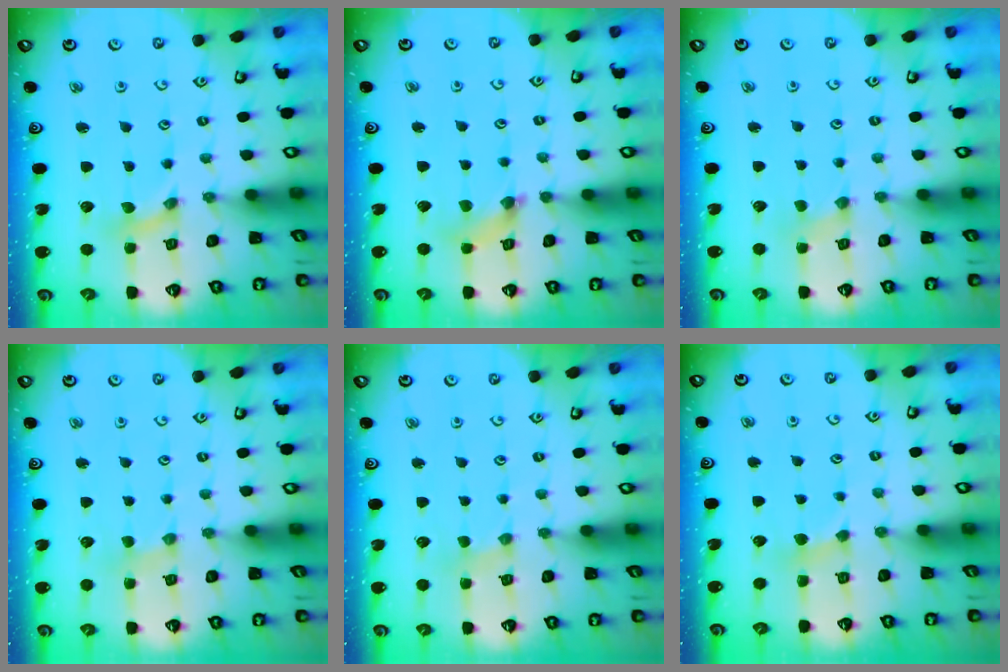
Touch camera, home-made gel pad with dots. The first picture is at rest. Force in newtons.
{"total": 3.2, "press": 3.2, "slide": 0.4}
{"total": 0.0}
{"total": 1.2, "press": 1.2, "slide": 0.2}
{"total": 1.2, "press": 1.2, "slide": 0.2}
{"total": 2.4, "press": 2.4, "slide": 0.3}